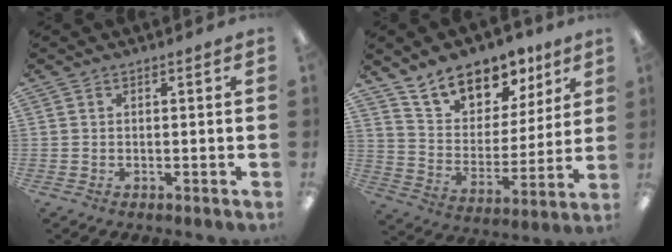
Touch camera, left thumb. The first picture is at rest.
{"total": 14.2, "force": [11.2, 7.7, 4.4], "torque": [-0.083, -0.078, 0.207]}